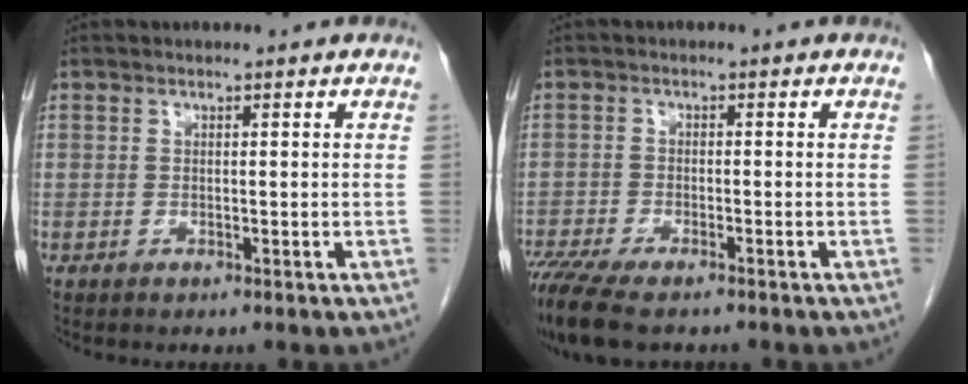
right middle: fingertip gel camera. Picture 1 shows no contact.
{"total": 9.5, "force": [-7.4, 2.4, 5.4], "torque": [-0.102, -0.018, -0.124]}